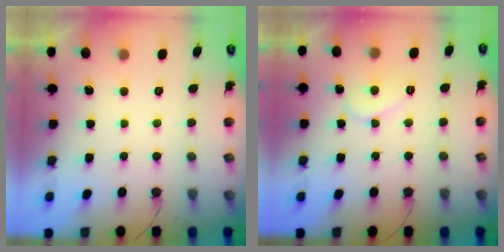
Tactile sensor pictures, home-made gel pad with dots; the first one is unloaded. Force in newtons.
{"total": 6.9, "press": 6.9, "slide": 0.6}